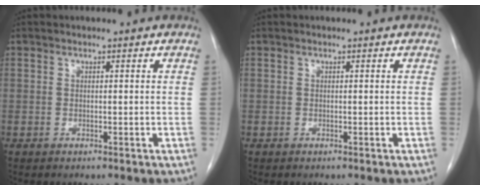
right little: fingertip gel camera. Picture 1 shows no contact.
{"total": 0.0}